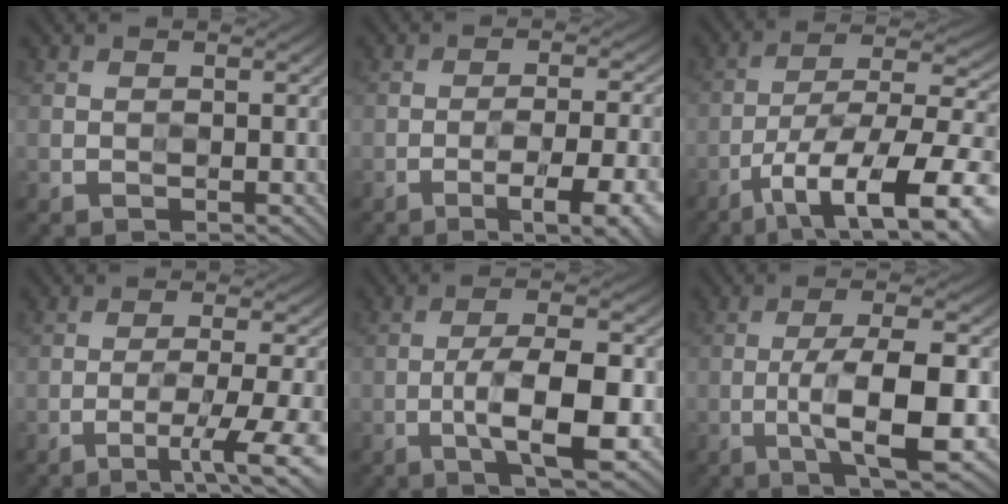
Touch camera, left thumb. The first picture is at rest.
{"total": 8.7, "force": [-4.5, 2.0, 7.2], "torque": [-0.095, 0.000, -0.057]}
{"total": 14.1, "force": [-7.1, 5.0, 11.1], "torque": [-0.188, -0.006, -0.118]}
{"total": 7.8, "force": [-3.4, 1.3, 6.9], "torque": [-0.103, -0.001, -0.046]}
{"total": 7.9, "force": [-2.4, 2.4, 7.1], "torque": [-0.115, 0.002, -0.044]}
{"total": 8.8, "force": [-2.1, 2.3, 8.2], "torque": [-0.129, 0.001, -0.038]}